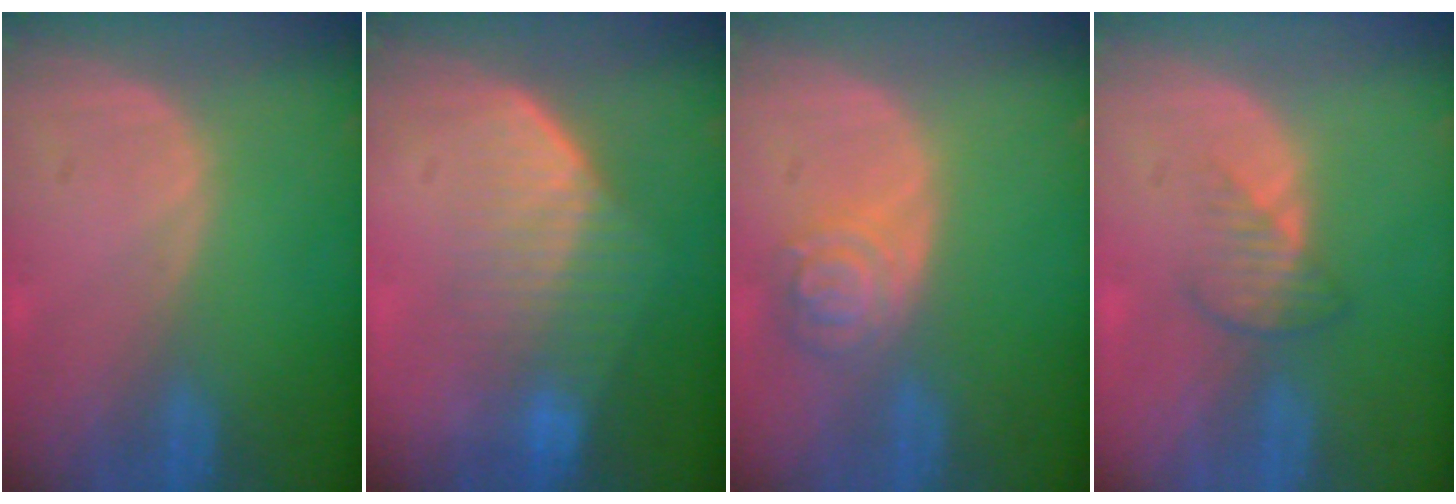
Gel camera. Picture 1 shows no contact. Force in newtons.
{"total": 7.0, "press": 6.4, "slide": 3.0}
{"total": 5.3, "press": 4.7, "slide": 2.3}
{"total": 3.1, "press": 2.9, "slide": 1.2}